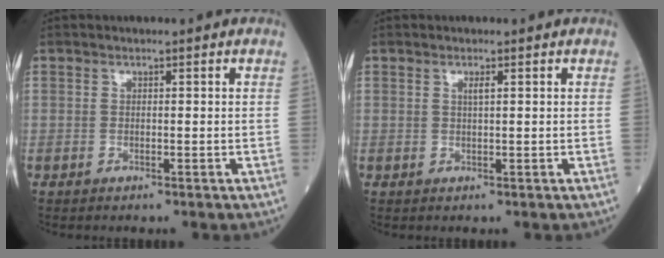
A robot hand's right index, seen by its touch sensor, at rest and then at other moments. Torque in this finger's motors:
{"motor_torque": [0.01, 0.01, -0.01, 0.01]}